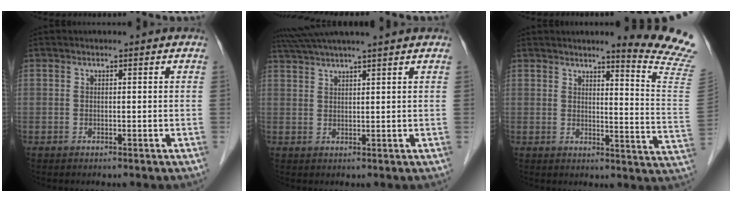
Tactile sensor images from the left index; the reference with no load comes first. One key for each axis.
{"total": 8.5, "fx": 7.4, "fy": -1.3, "fz": 4.0, "tx": -0.071, "ty": 0.033, "tz": 0.116}
{"total": 12.8, "fx": 11.8, "fy": -2.3, "fz": 4.1, "tx": -0.049, "ty": -0.115, "tz": 0.116}